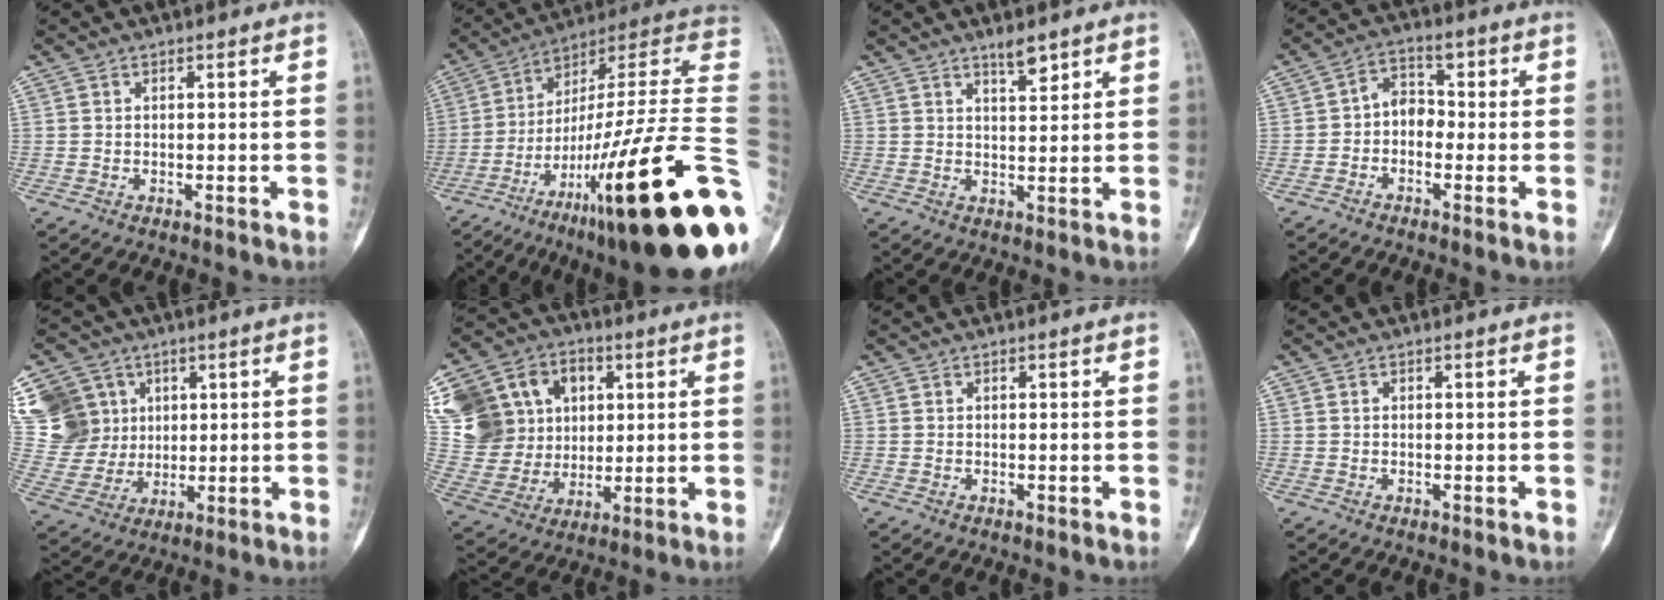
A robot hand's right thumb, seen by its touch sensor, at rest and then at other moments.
{"total": 35.3, "force": [-10.2, 6.9, 33.1], "torque": [-0.404, 0.074, -0.161]}
{"total": 3.3, "force": [2.5, 0.9, 2.0], "torque": [-0.024, -0.020, 0.041]}
{"total": 5.1, "force": [-1.0, 4.0, 3.0], "torque": [-0.022, 0.022, -0.034]}
{"total": 17.2, "force": [6.9, 14.5, 6.2], "torque": [-0.116, 0.009, 0.152]}
{"total": 26.3, "force": [8.2, 21.1, 13.4], "torque": [-0.282, 0.050, 0.172]}
{"total": 0.0}
{"total": 0.0}